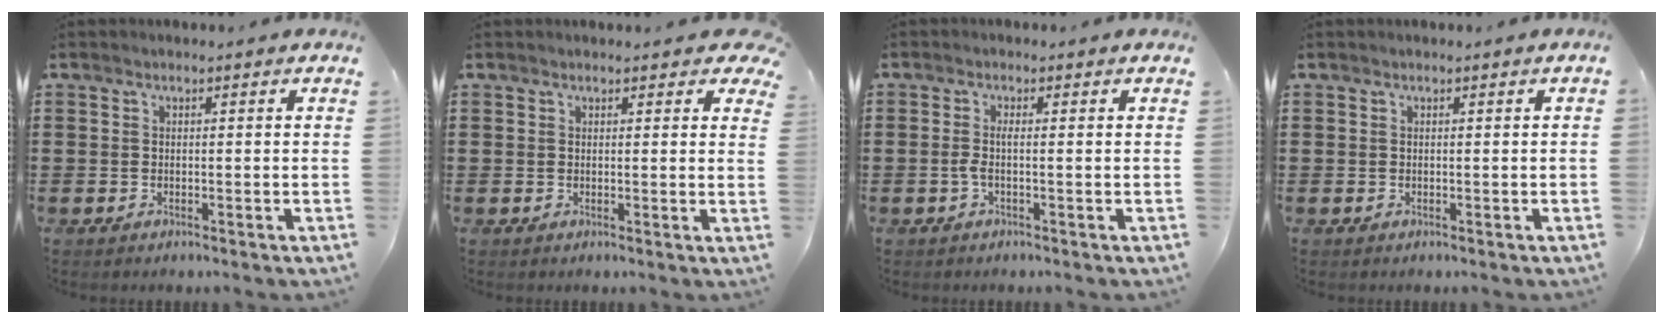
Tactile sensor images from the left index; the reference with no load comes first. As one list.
[{"total": 1.8, "force": [1.4, 1.0, 0.4], "torque": [0.000, 0.001, 0.022]}, {"total": 1.8, "force": [-0.4, 0.1, 1.8], "torque": [-0.043, -0.004, -0.010]}, {"total": 0.0}]